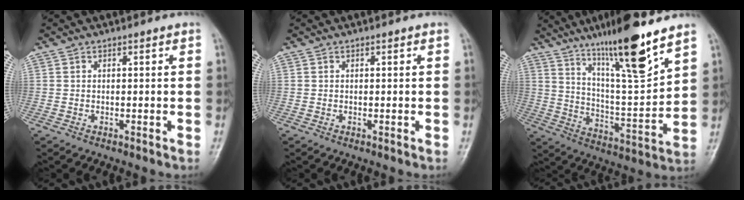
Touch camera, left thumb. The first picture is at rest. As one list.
[{"total": 0.0}, {"total": 18.2, "force": [12.4, 2.4, 13.2], "torque": [-0.202, -0.071, 0.214]}]